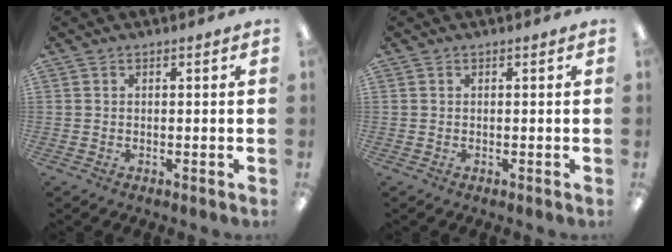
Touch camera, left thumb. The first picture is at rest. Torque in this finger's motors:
{"motor_torque": [0.00, 0.00, 0.03, 0.03, 0.00]}